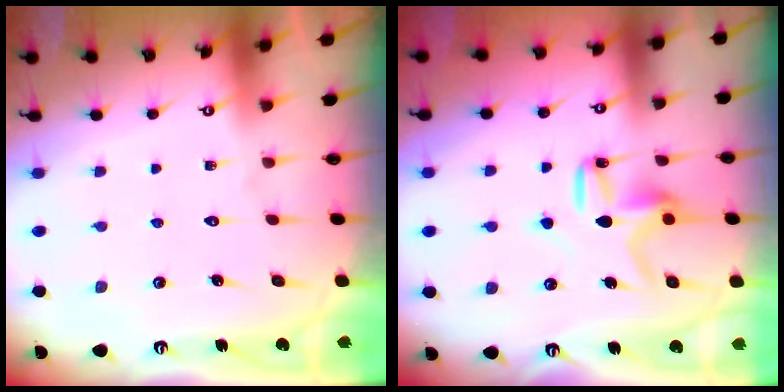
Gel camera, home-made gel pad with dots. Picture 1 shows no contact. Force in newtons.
{"total": 10.2, "press": 10.2, "slide": 0.4}